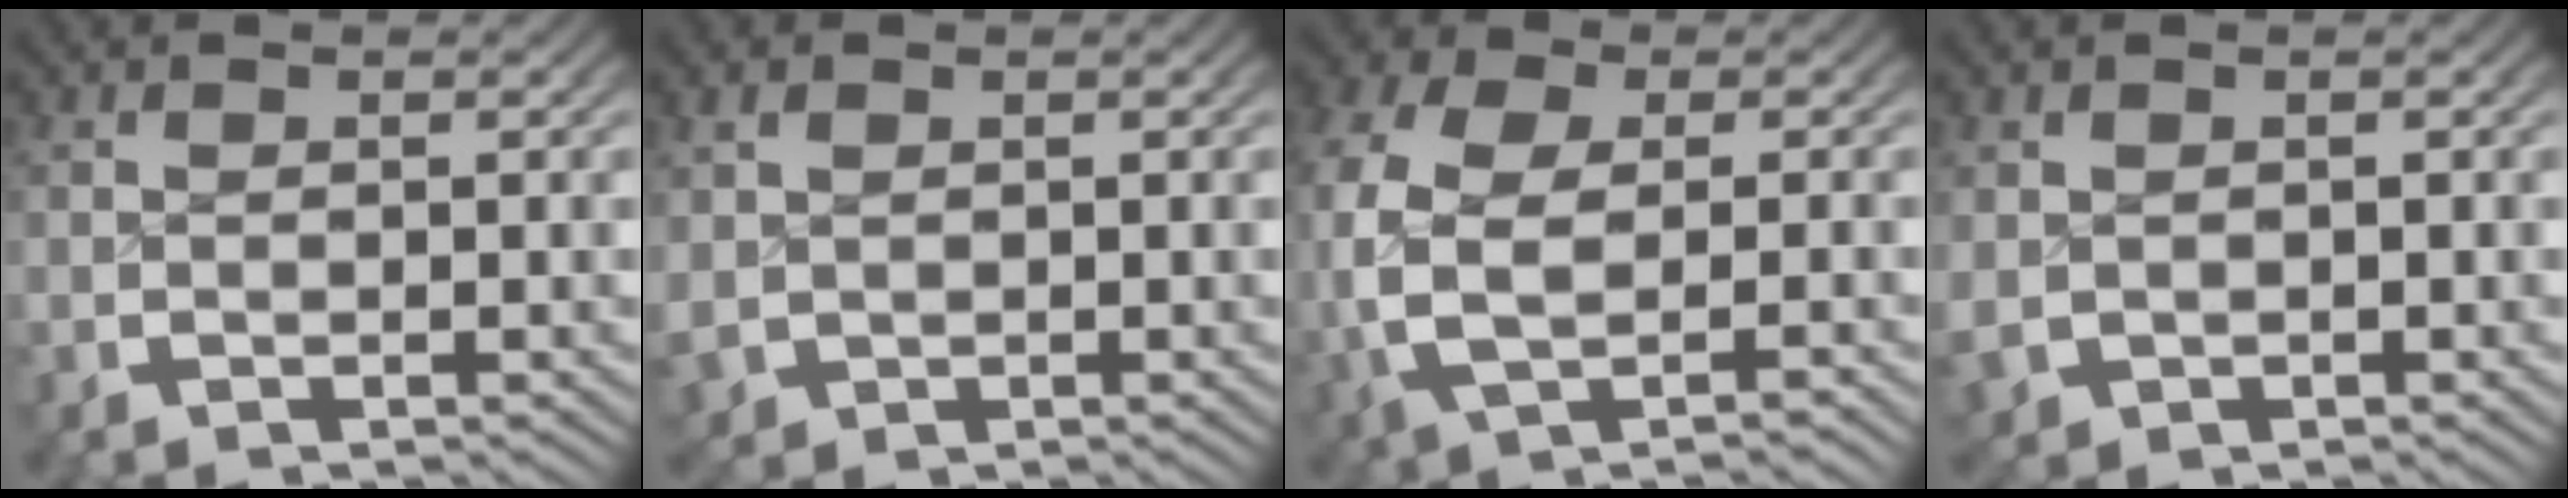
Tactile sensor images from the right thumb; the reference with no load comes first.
{"total": 2.3, "force": [0.3, 2.2, 0.7], "torque": [-0.019, -0.012, 0.018]}
{"total": 7.4, "force": [-0.4, 4.9, 5.6], "torque": [-0.150, -0.021, 0.004]}
{"total": 1.7, "force": [-0.2, 1.7, 0.4], "torque": [-0.018, -0.014, 0.008]}